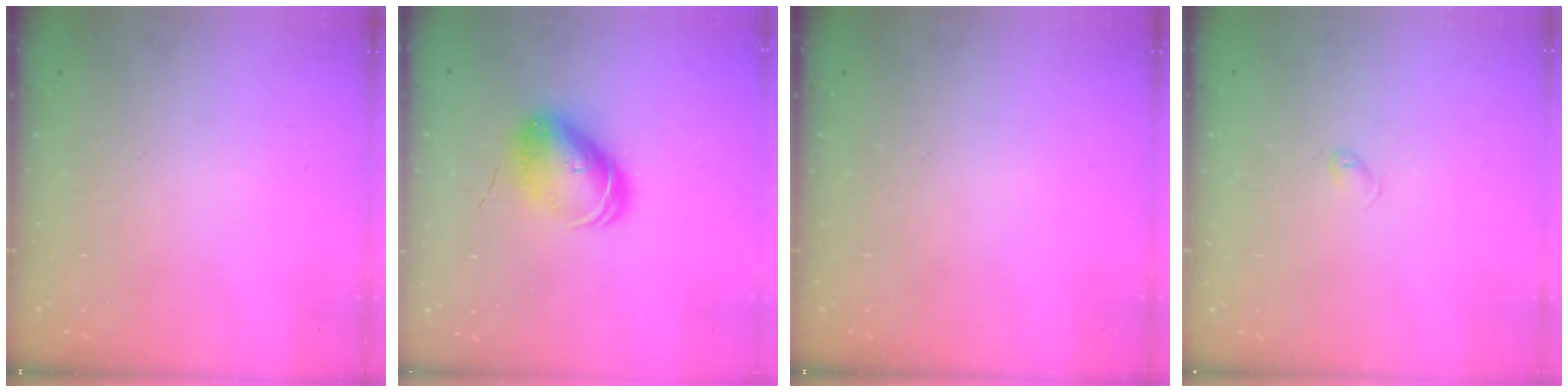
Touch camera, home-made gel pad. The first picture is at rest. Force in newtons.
{"total": 9.6, "press": 9.6, "slide": 0.8}
{"total": 0.0}
{"total": 2.4, "press": 2.4, "slide": 0.4}